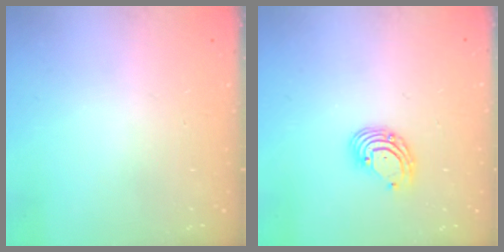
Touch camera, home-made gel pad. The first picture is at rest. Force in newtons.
{"total": 5.6, "press": 5.6, "slide": 0.5}